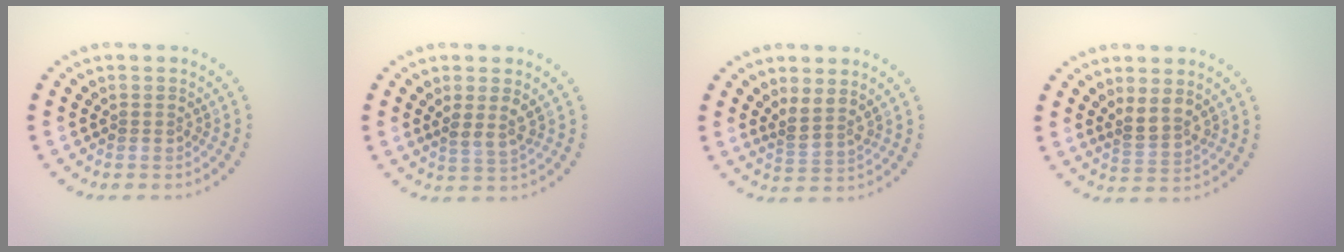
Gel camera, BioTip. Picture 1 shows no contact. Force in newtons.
{"total": 1.9, "press": 1.5, "slide": 1.2}
{"total": 2.1, "press": 1.5, "slide": 1.5}
{"total": 2.1, "press": 1.8, "slide": 1.0}